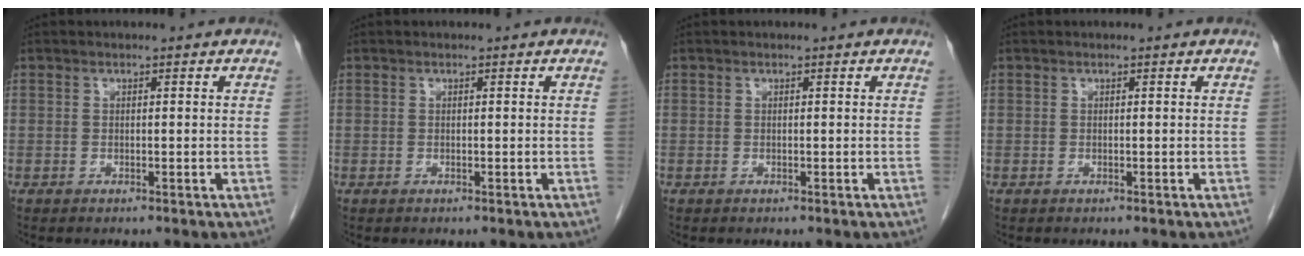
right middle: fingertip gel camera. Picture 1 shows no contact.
{"total": 0.0}
{"total": 0.0}
{"total": 0.0}